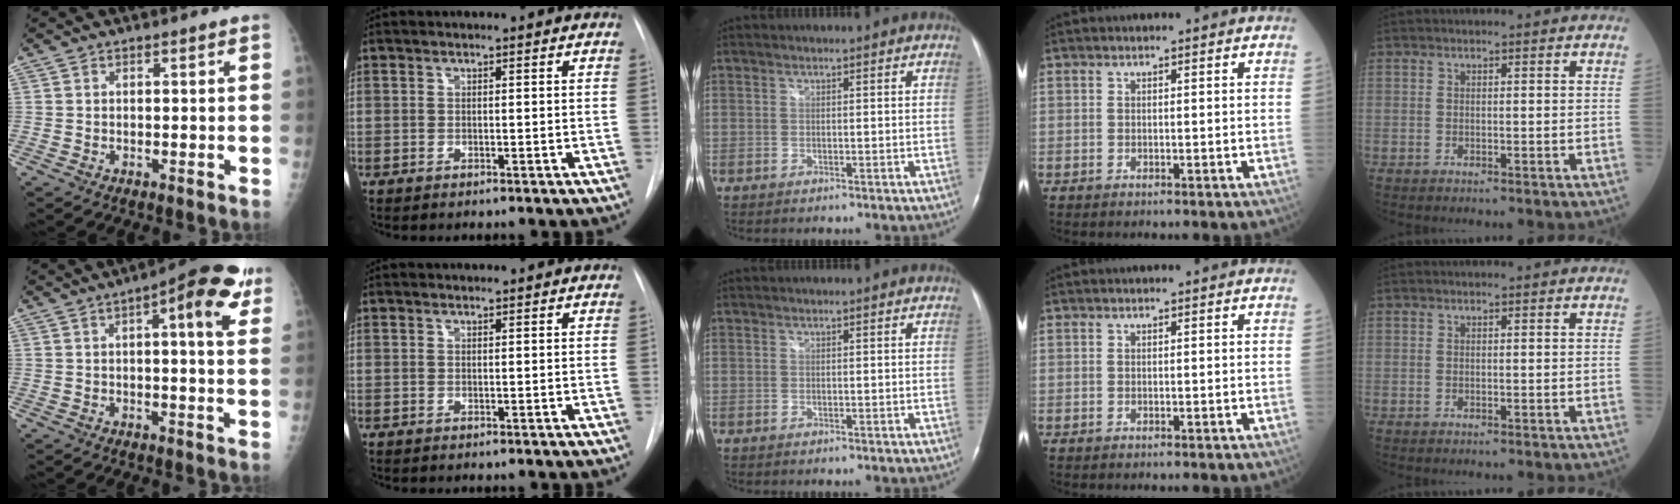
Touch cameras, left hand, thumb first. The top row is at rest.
{"thumb": {"total": 11.4, "force": [5.0, 3.2, 9.8], "torque": [-0.115, 0.000, 0.057]}}